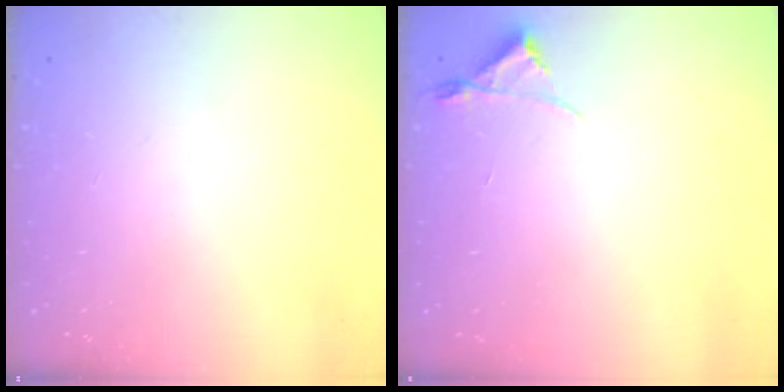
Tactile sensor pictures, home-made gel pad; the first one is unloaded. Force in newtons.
{"total": 4.2, "press": 4.1, "slide": 0.5}